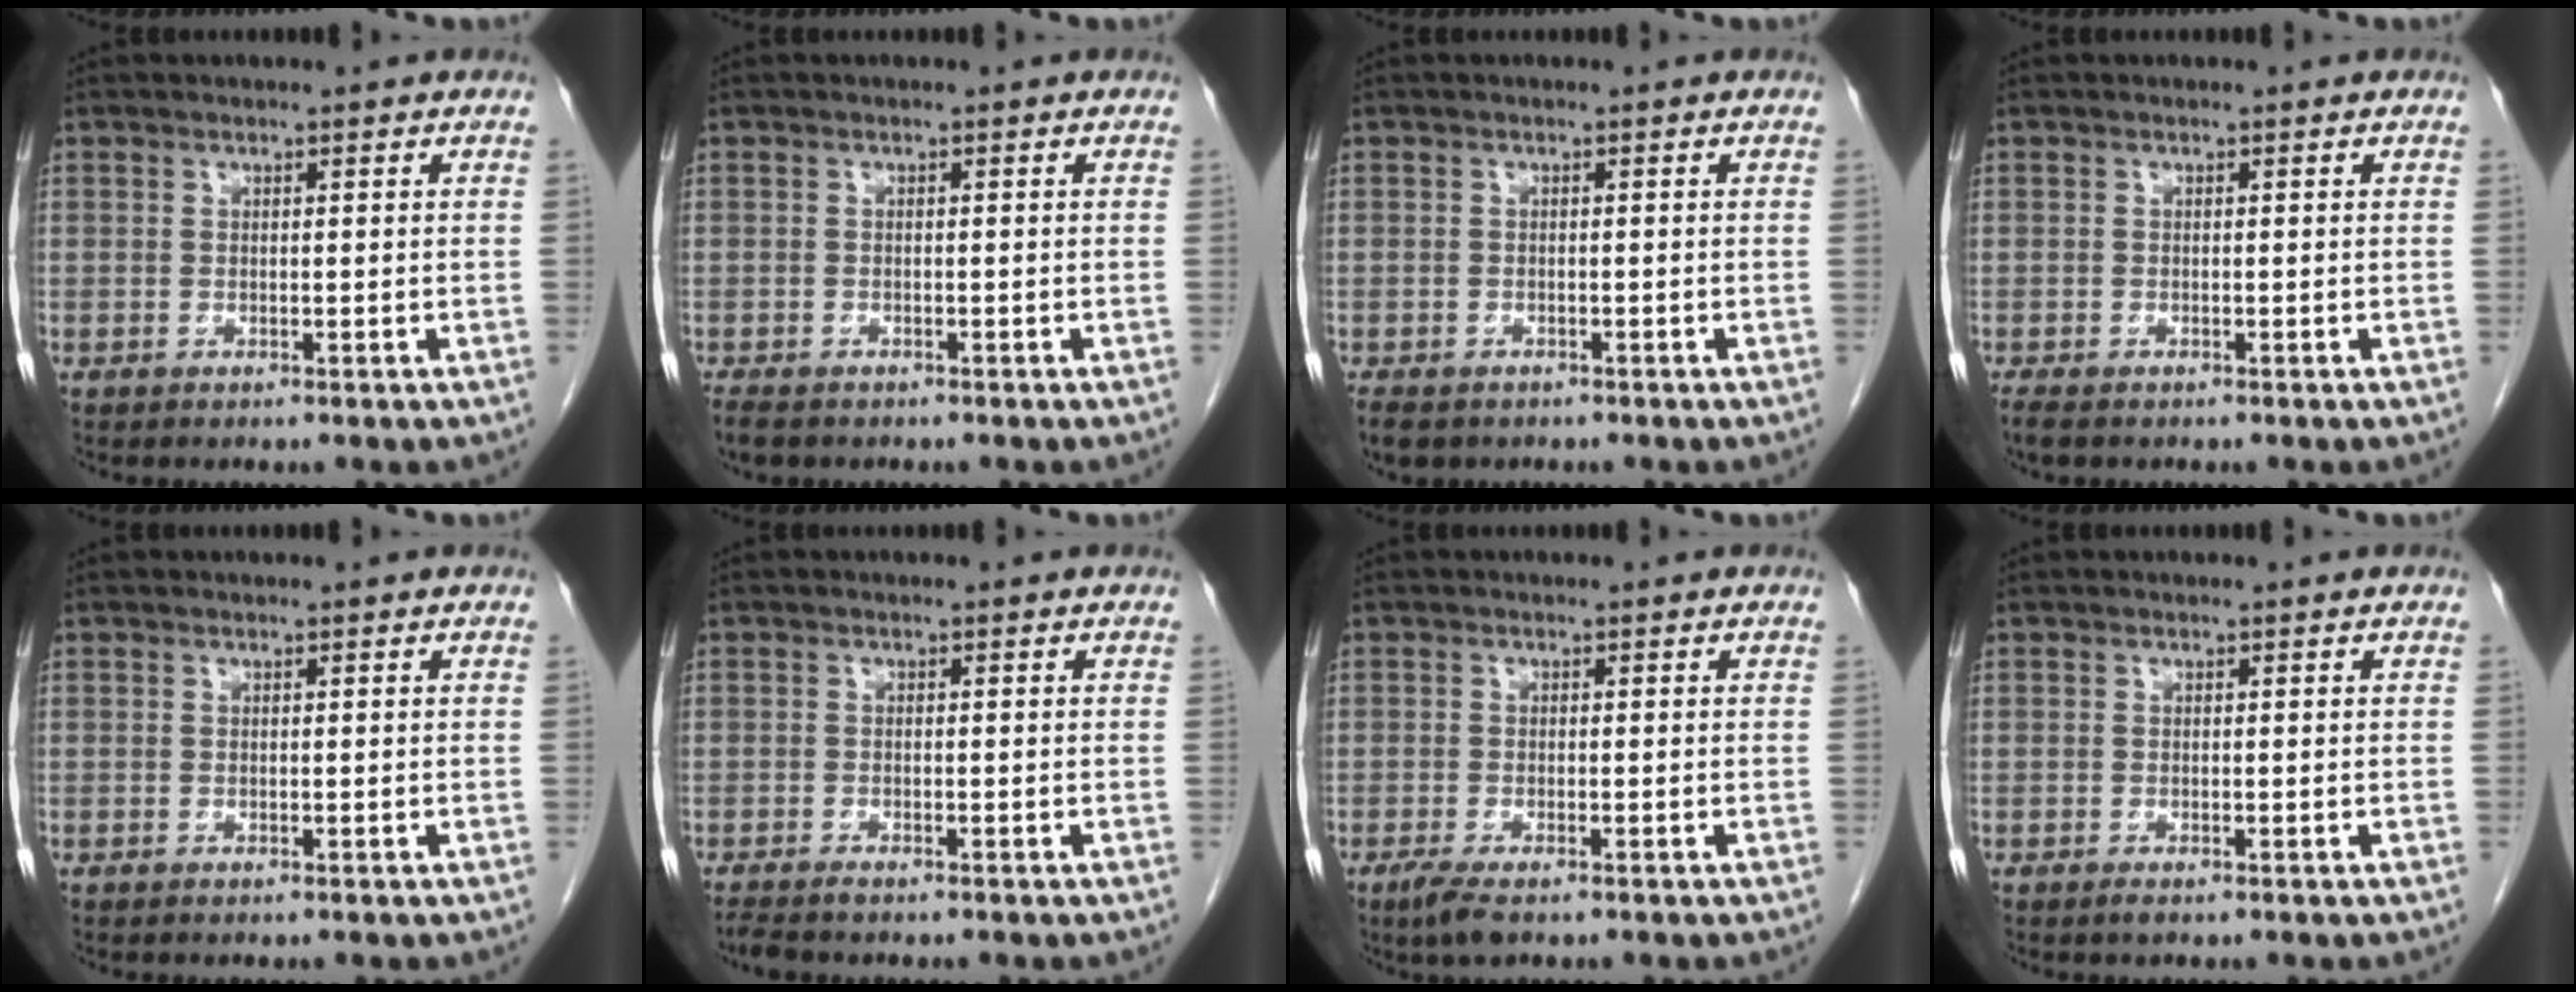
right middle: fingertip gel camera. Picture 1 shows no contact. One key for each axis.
{"total": 3.5, "fx": -2.7, "fy": 1.5, "fz": 1.5, "tx": -0.032, "ty": -0.008, "tz": -0.040}
{"total": 6.5, "fx": -4.4, "fy": 4.0, "fz": 2.7, "tx": -0.059, "ty": -0.008, "tz": -0.063}
{"total": 2.4, "fx": -1.9, "fy": 0.9, "fz": 1.3, "tx": -0.028, "ty": -0.008, "tz": -0.028}
{"total": 0.0}
{"total": 2.4, "fx": -2.0, "fy": 0.3, "fz": 1.2, "tx": -0.021, "ty": -0.006, "tz": -0.033}
{"total": 4.9, "fx": -3.3, "fy": 1.0, "fz": 3.5, "tx": -0.069, "ty": -0.013, "tz": -0.057}
{"total": 0.5, "fx": -0.4, "fy": 0.0, "fz": 0.4, "tx": -0.008, "ty": -0.002, "tz": -0.005}